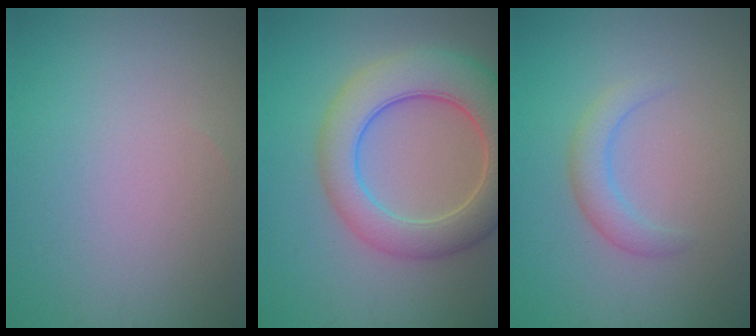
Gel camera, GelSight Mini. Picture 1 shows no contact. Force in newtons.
{"total": 8.1, "press": 8.0, "slide": 0.8}
{"total": 2.1, "press": 2.1, "slide": 0.2}